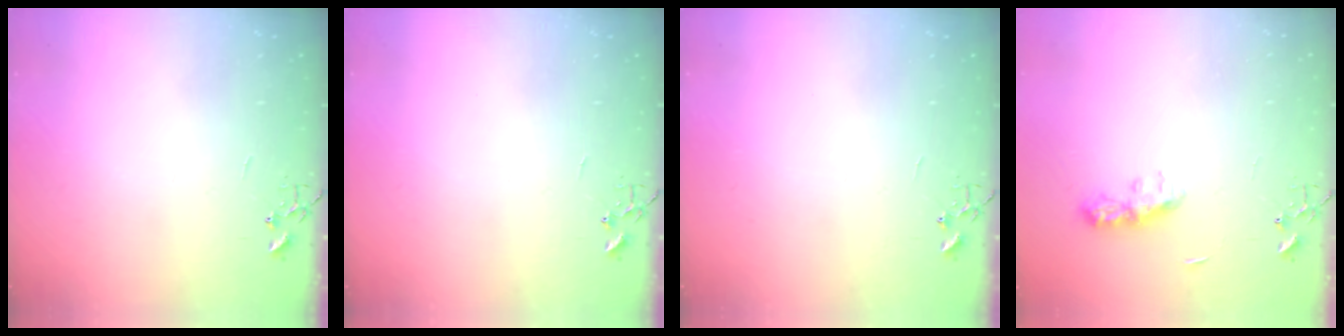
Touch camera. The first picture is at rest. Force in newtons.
{"total": 0.0}
{"total": 0.0}
{"total": 7.8, "press": 7.8, "slide": 0.4}